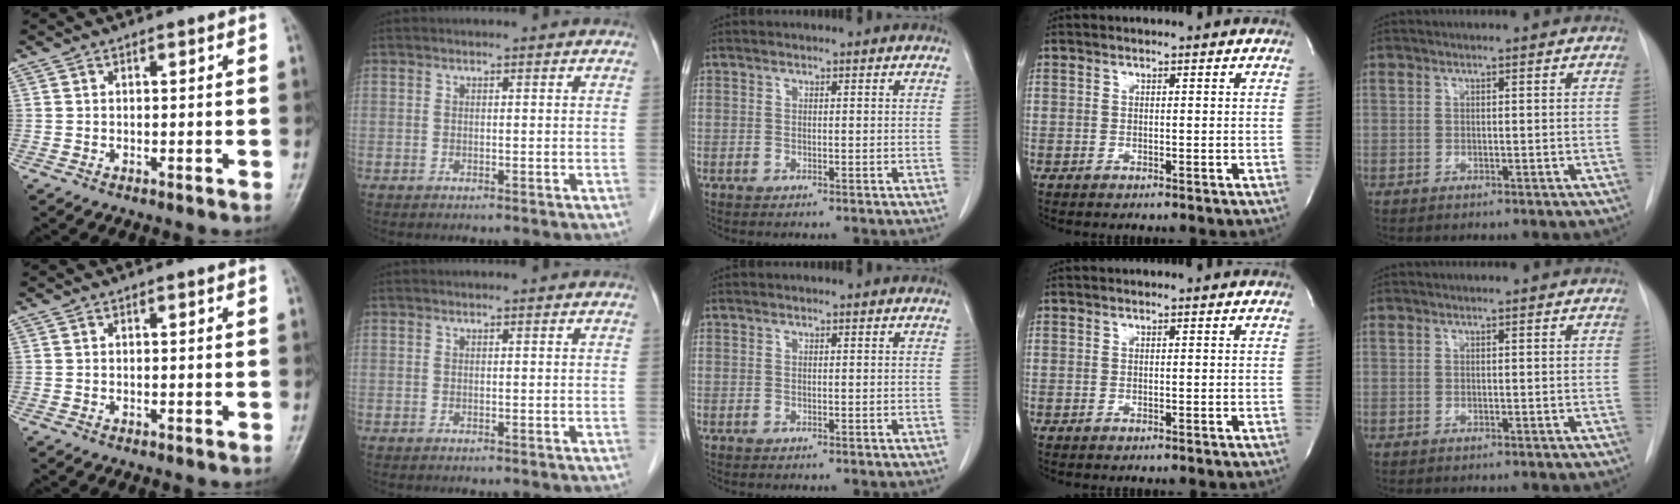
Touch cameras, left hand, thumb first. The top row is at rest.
{}